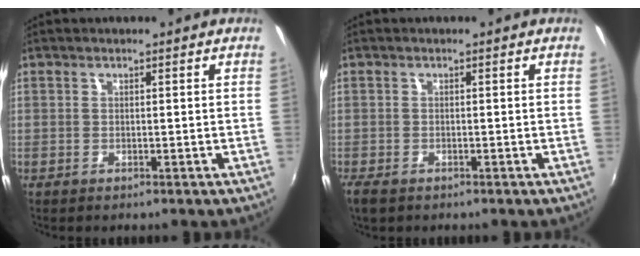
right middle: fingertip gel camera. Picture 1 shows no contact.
{"total": 2.9, "force": [-2.0, 1.3, 1.5], "torque": [-0.034, -0.011, -0.037]}